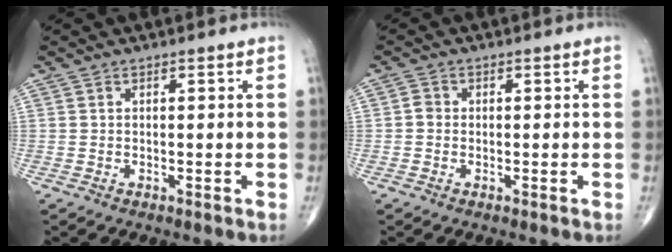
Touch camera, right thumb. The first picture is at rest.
{"total": 1.4, "force": [-0.2, 1.2, 0.6], "torque": [-0.004, 0.004, -0.006]}